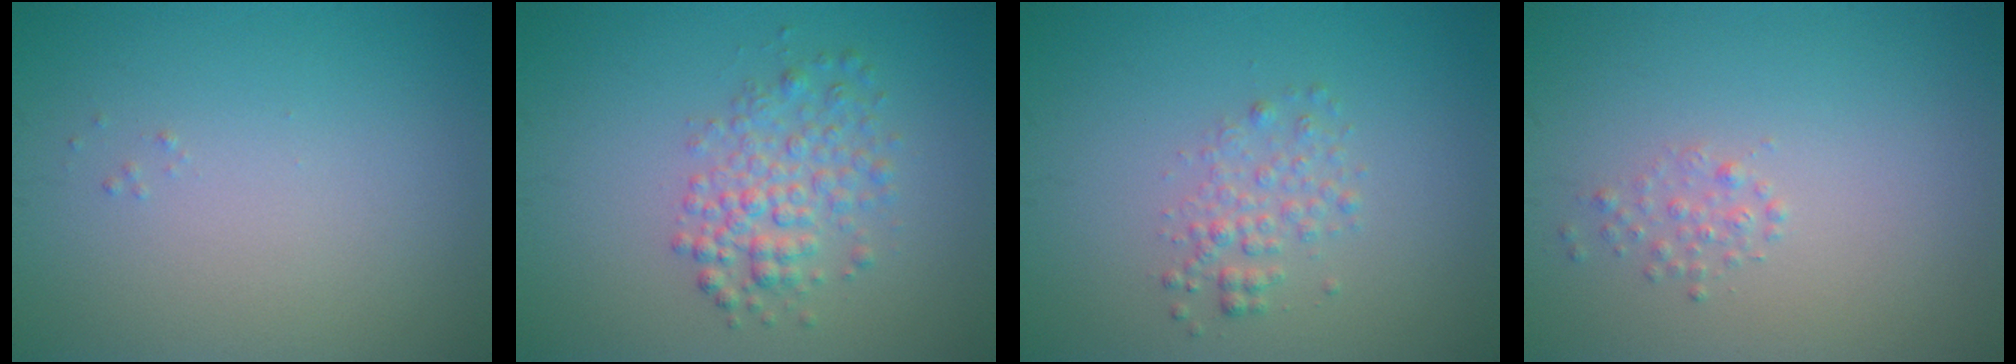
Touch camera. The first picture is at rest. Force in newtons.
{"total": 3.4, "press": 3.4, "slide": 0.1}
{"total": 1.9, "press": 1.9, "slide": 0.1}
{"total": 1.0, "press": 1.0, "slide": 0.1}